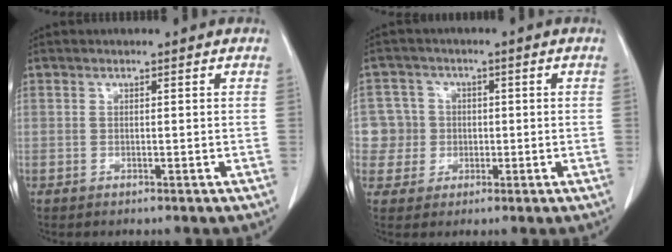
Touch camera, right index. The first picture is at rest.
{"total": 5.2, "force": [-0.3, 5.2, -0.2], "torque": [0.014, 0.018, -0.003]}